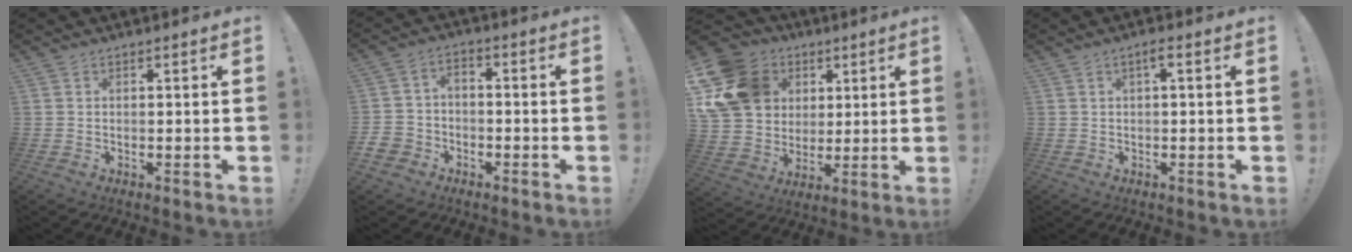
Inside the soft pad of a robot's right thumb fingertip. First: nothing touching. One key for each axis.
{"total": 5.6, "fx": -4.0, "fy": 3.6, "fz": 1.4, "tx": -0.028, "ty": 0.025, "tz": -0.077}
{"total": 20.4, "fx": 6.4, "fy": 16.8, "fz": 9.7, "tx": -0.173, "ty": -0.022, "tz": 0.144}
{"total": 1.8, "fx": 0.1, "fy": 0.0, "fz": 1.8, "tx": -0.029, "ty": 0.002, "tz": -0.003}